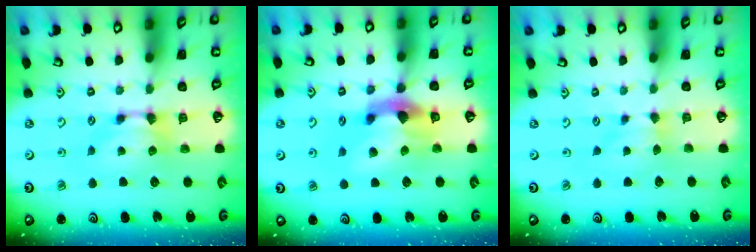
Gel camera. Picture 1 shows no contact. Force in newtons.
{"total": 6.3, "press": 5.9, "slide": 2.2}
{"total": 1.8, "press": 1.6, "slide": 0.7}